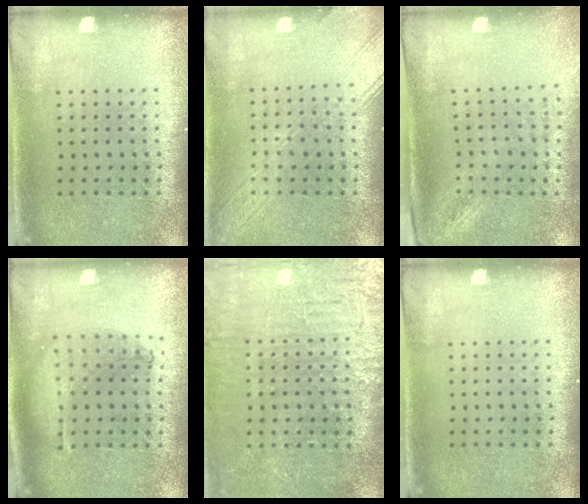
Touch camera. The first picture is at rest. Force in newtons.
{"total": 3.2, "press": 3.2, "slide": 0.5}
{"total": 2.0, "press": 1.6, "slide": 1.3}
{"total": 0.9, "press": 0.9, "slide": 0.1}
{"total": 3.6, "press": 3.4, "slide": 1.3}
{"total": 0.0}